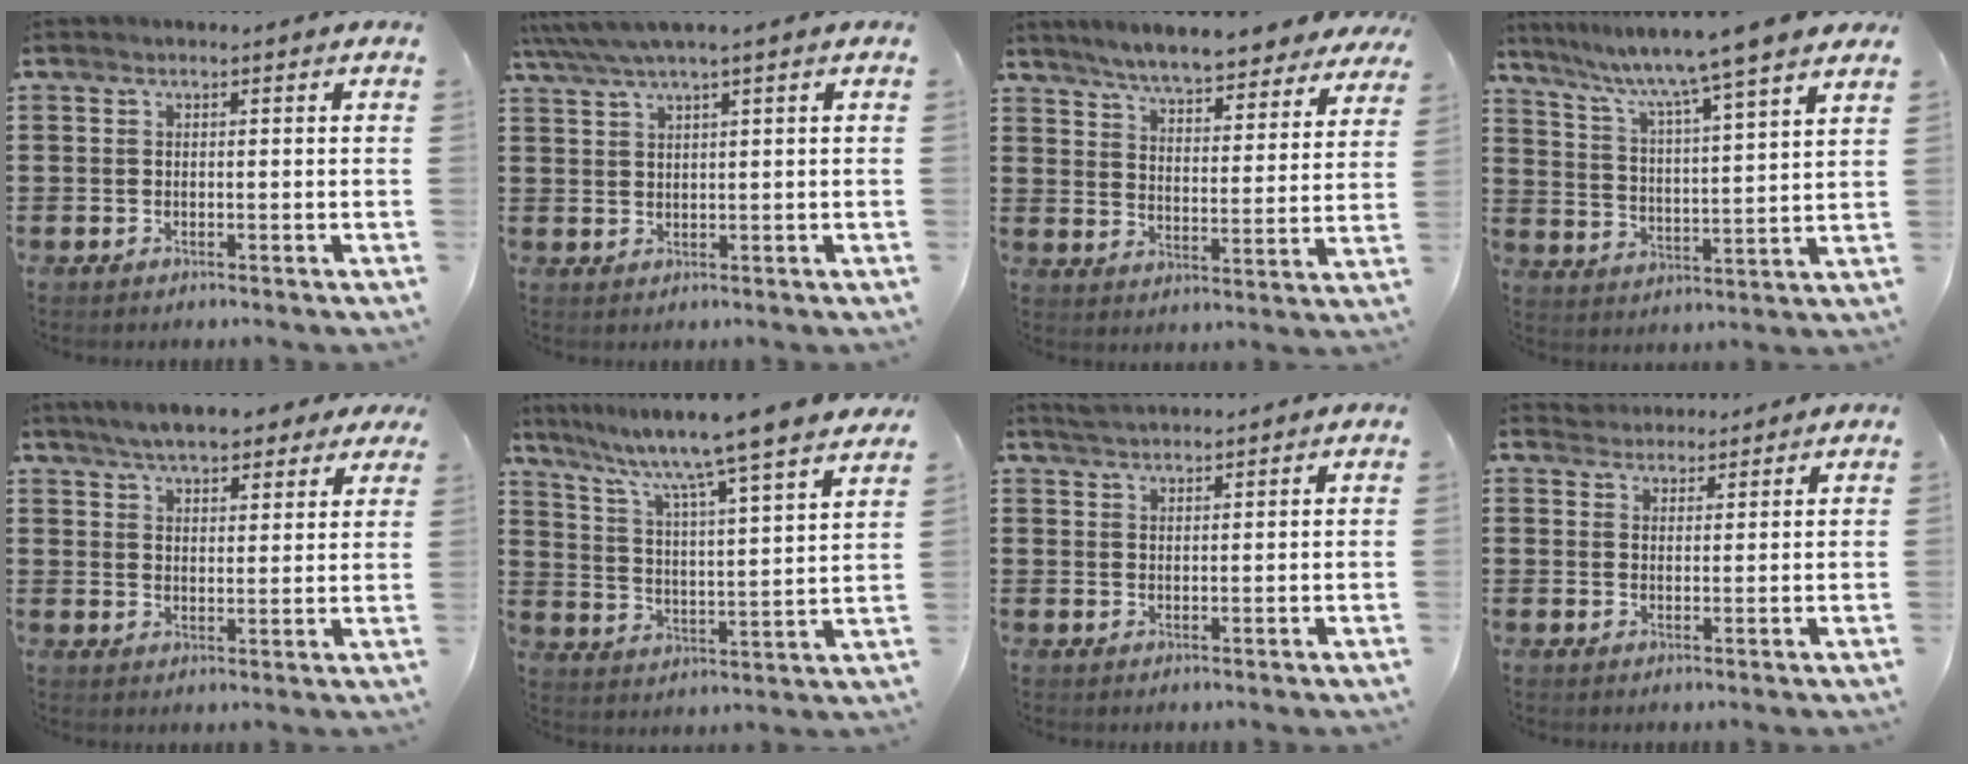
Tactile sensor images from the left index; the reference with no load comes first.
{"total": 2.9, "force": [1.9, -0.1, 2.2], "torque": [-0.048, 0.001, 0.033]}
{"total": 6.2, "force": [6.0, -0.1, 1.7], "torque": [-0.061, -0.038, 0.103]}
{"total": 7.0, "force": [5.9, -1.6, 3.4], "torque": [-0.090, -0.052, 0.089]}
{"total": 6.2, "force": [5.6, 1.5, 2.2], "torque": [-0.064, -0.005, 0.103]}
{"total": 8.3, "force": [7.1, -1.7, 4.0], "torque": [-0.107, -0.063, 0.109]}
{"total": 2.5, "force": [2.5, 0.0, 0.5], "torque": [-0.015, 0.002, 0.048]}
{"total": 2.4, "force": [2.2, 0.7, -0.5], "torque": [0.002, 0.002, 0.043]}